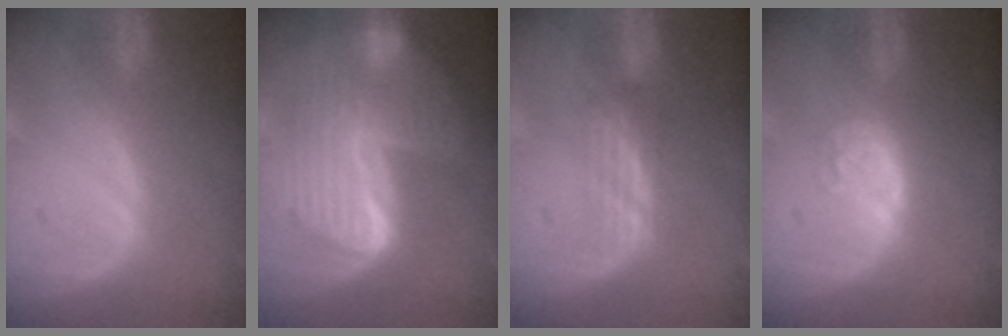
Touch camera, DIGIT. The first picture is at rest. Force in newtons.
{"total": 10.2, "press": 10.2, "slide": 0.9}
{"total": 2.1, "press": 2.1, "slide": 0.3}
{"total": 4.1, "press": 3.8, "slide": 1.6}